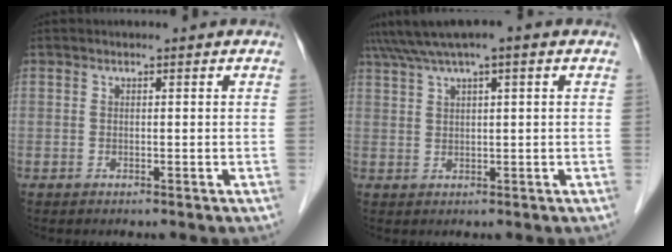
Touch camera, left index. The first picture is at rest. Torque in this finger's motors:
{"motor_torque": [-0.69, -1.14, -0.16, 0.21]}